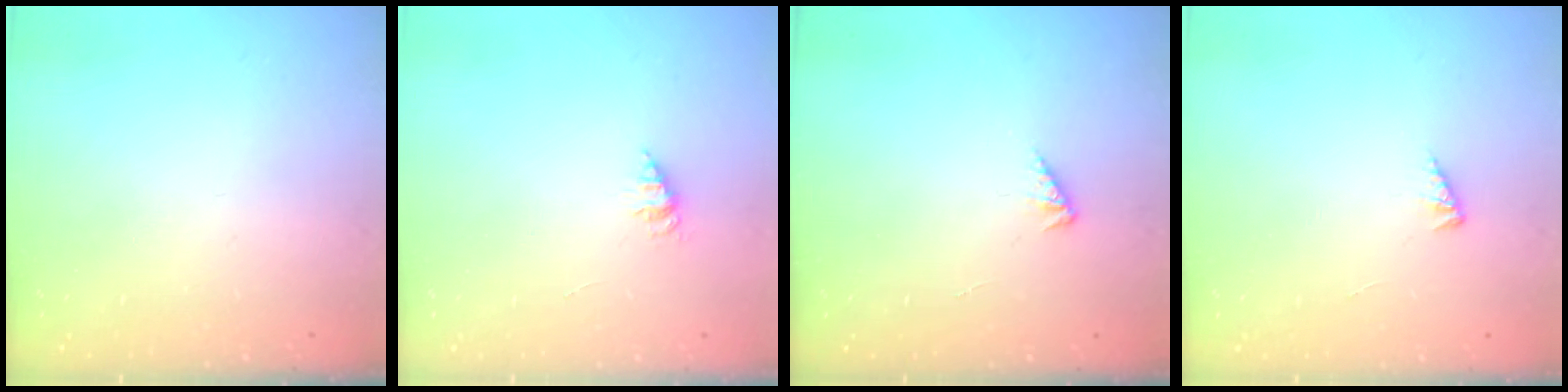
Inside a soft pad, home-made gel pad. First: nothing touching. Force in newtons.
{"total": 2.1, "press": 2.1, "slide": 0.3}
{"total": 1.1, "press": 1.1, "slide": 0.3}
{"total": 1.4, "press": 1.3, "slide": 0.3}